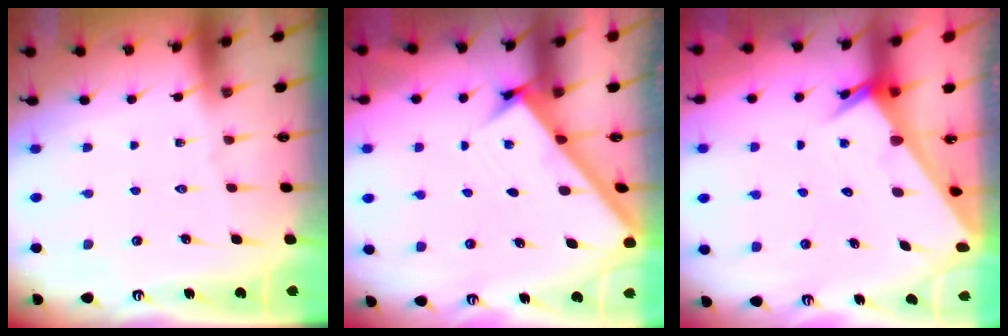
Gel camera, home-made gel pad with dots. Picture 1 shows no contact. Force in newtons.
{"total": 2.9, "press": 2.9, "slide": 0.4}
{"total": 2.4, "press": 2.4, "slide": 0.0}